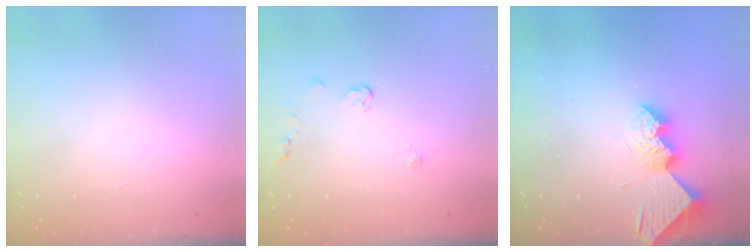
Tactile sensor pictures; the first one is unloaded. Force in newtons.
{"total": 4.8, "press": 4.8, "slide": 0.7}
{"total": 9.6, "press": 9.6, "slide": 0.2}